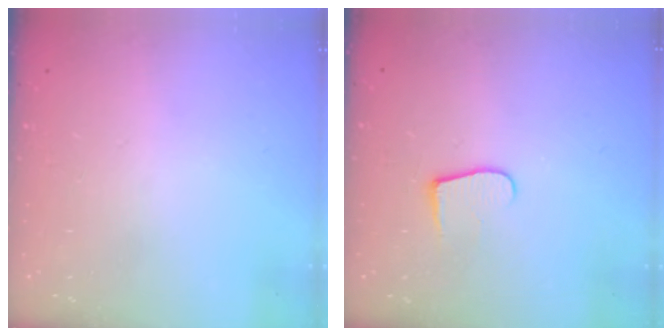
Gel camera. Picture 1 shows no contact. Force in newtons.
{"total": 6.6, "press": 6.6, "slide": 0.6}